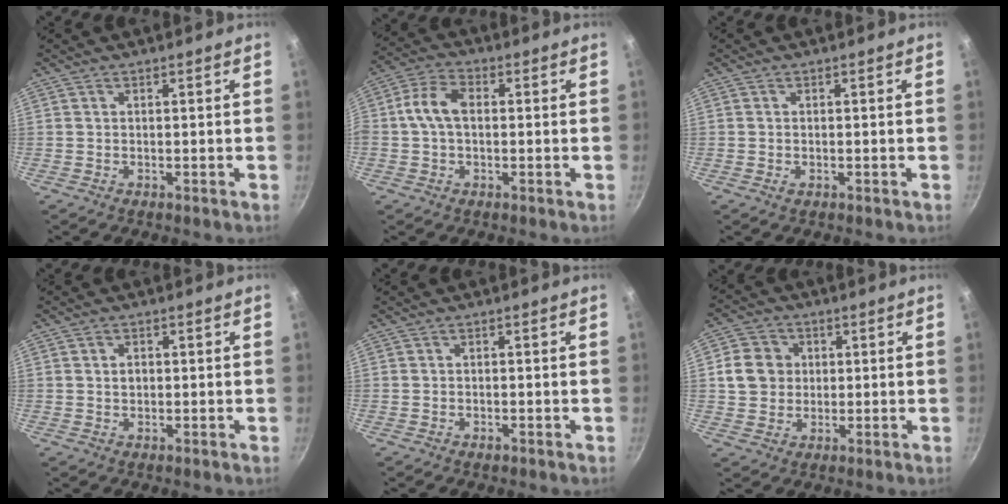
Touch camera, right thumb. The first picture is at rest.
{"total": 7.3, "force": [0.3, 4.6, 5.6], "torque": [-0.113, 0.027, -0.007]}
{"total": 0.7, "force": [-0.2, 0.4, 0.5], "torque": [-0.010, 0.001, -0.004]}
{"total": 1.8, "force": [0.1, 1.4, 1.1], "torque": [-0.013, 0.003, 0.002]}
{"total": 0.9, "force": [-0.6, 0.5, 0.5], "torque": [-0.011, 0.003, -0.009]}
{"total": 8.1, "force": [1.3, 7.2, 3.3], "torque": [-0.031, 0.006, 0.016]}